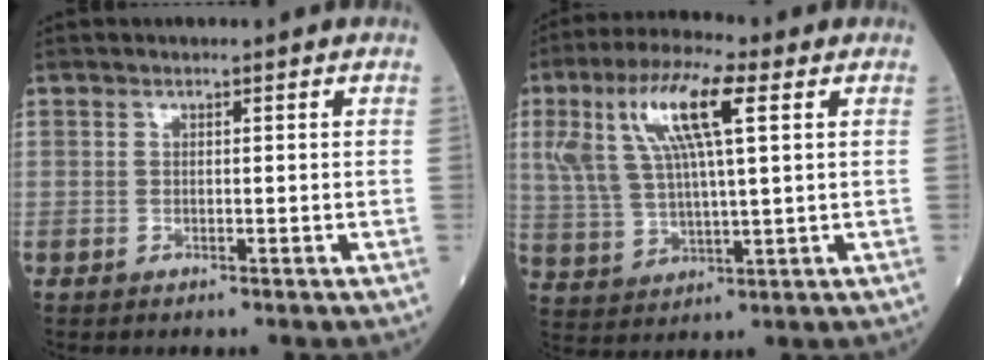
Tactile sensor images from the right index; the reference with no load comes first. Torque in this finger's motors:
{"motor_torque": [1.21, 0.93, 0.39, 0.21]}